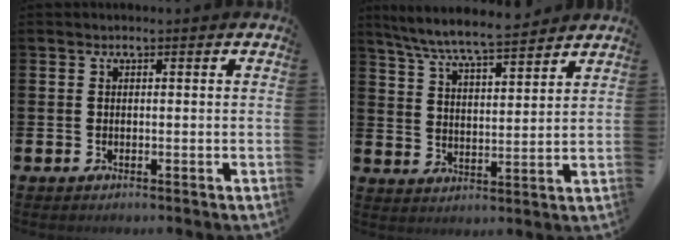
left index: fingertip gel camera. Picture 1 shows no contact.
{"total": 7.4, "force": [7.0, 0.2, 2.2], "torque": [-0.070, -0.044, 0.125]}